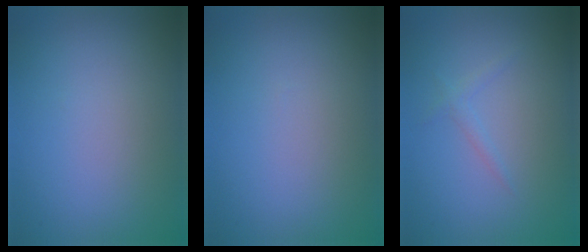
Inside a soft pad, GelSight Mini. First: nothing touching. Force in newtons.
{"total": 0.0}
{"total": 0.8, "press": 0.8, "slide": 0.0}